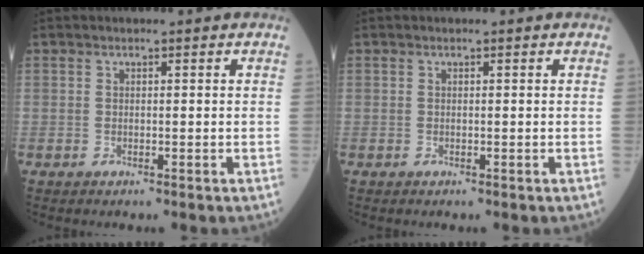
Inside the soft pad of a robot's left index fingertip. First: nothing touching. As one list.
[{"total": 0.0}]